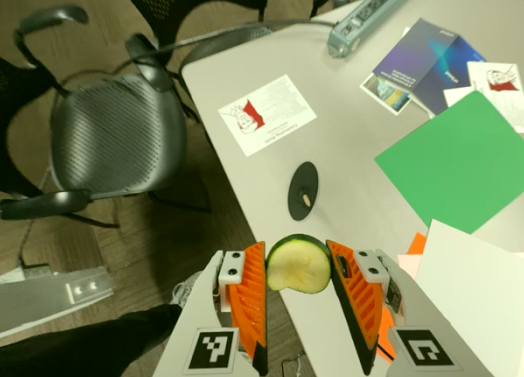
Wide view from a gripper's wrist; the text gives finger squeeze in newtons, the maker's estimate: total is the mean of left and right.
{"total": 4.5, "left": 4.2, "right": 4.9}